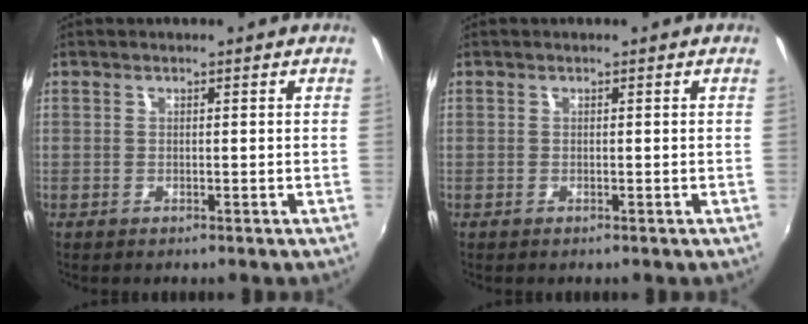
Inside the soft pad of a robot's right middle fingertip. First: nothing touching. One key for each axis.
{"total": 0.0}